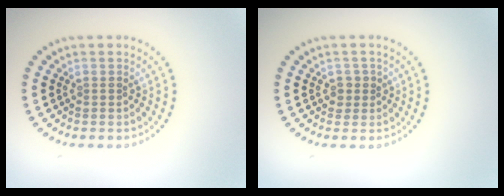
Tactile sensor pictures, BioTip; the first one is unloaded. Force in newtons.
{"total": 1.4, "press": 1.2, "slide": 0.7}